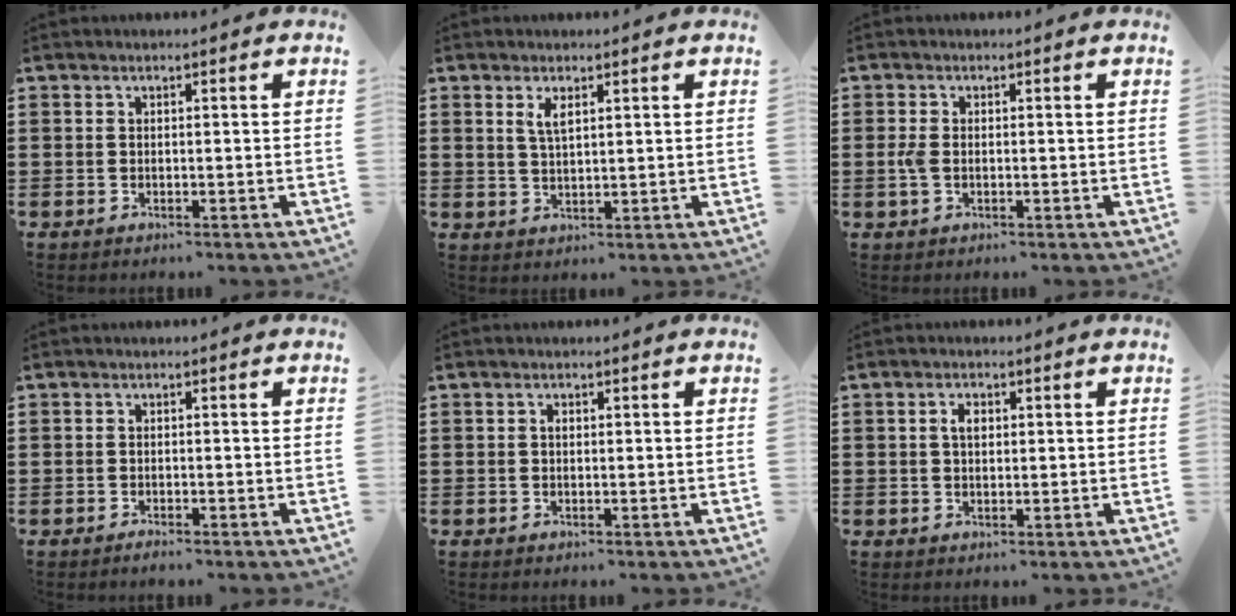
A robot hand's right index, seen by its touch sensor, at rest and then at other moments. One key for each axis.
{"total": 2.7, "fx": 1.3, "fy": 0.9, "fz": 2.1, "tx": -0.045, "ty": 0.005, "tz": 0.022}
{"total": 2.2, "fx": -0.2, "fy": 1.2, "fz": 1.8, "tx": -0.051, "ty": -0.002, "tz": -0.010}
{"total": 0.8, "fx": -0.8, "fy": 0.1, "fz": 0.1, "tx": -0.004, "ty": -0.002, "tz": -0.016}
{"total": 0.7, "fx": 0.1, "fy": 0.4, "fz": 0.5, "tx": -0.012, "ty": -0.001, "tz": 0.001}
{"total": 2.2, "fx": 0.5, "fy": 1.2, "fz": 1.8, "tx": -0.038, "ty": 0.009, "tz": 0.007}